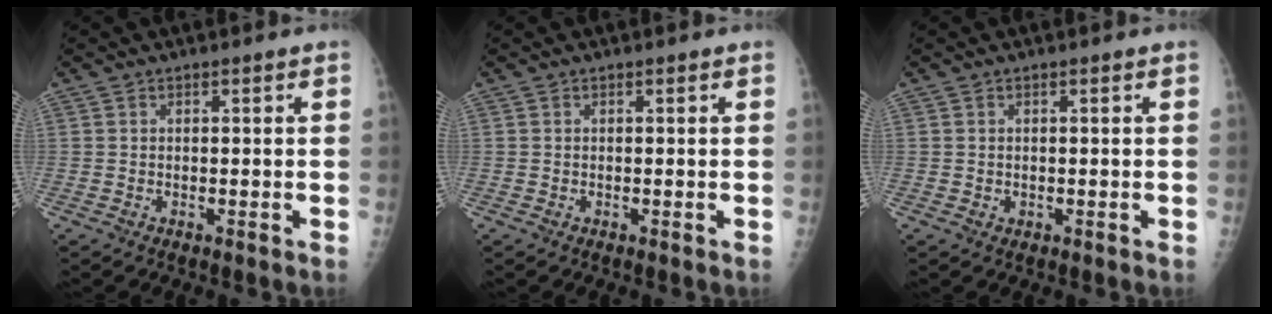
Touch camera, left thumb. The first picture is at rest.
{"total": 0.0}
{"total": 0.6, "force": [0.0, 0.6, 0.2], "torque": [-0.002, 0.000, 0.001]}